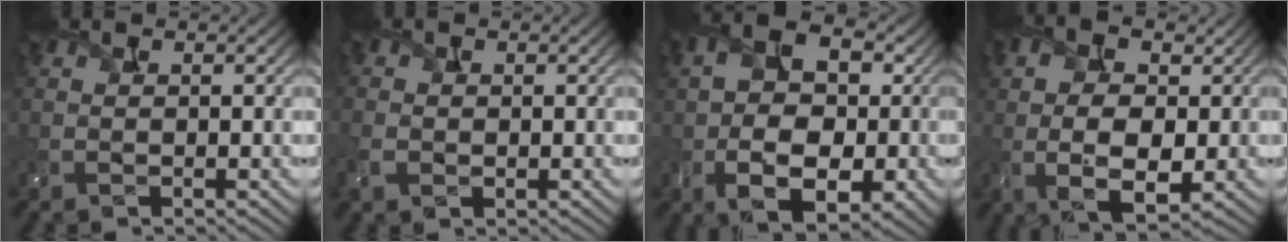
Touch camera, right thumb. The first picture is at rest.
{"total": 2.6, "force": [-0.4, 2.0, 1.5], "torque": [-0.043, -0.003, -0.014]}
{"total": 11.0, "force": [-0.8, 7.4, 8.1], "torque": [-0.162, -0.012, -0.014]}
{"total": 8.8, "force": [0.4, 4.9, 7.4], "torque": [-0.159, 0.008, 0.007]}